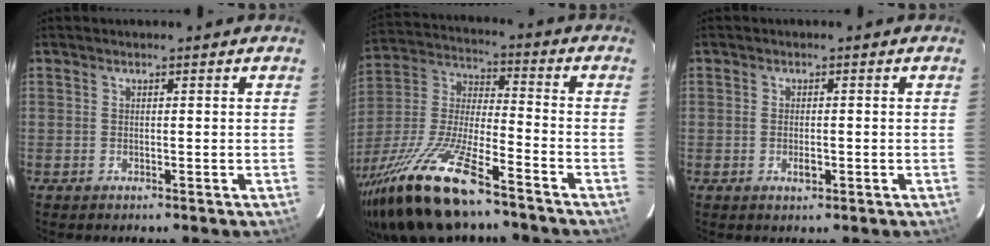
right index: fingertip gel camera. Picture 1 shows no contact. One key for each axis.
{"total": 22.7, "fx": -16.4, "fy": 5.1, "fz": 14.8, "tx": -0.314, "ty": -0.034, "tz": -0.299}
{"total": 2.0, "fx": -0.7, "fy": 1.0, "fz": 1.5, "tx": -0.028, "ty": -0.001, "tz": -0.012}